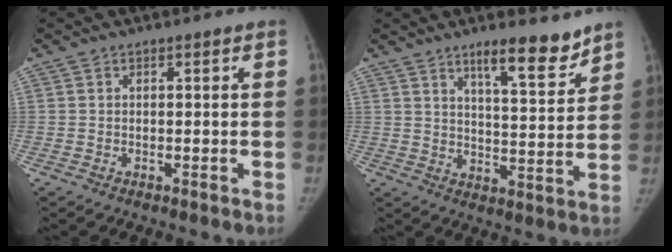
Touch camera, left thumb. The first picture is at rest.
{"total": 10.0, "force": [7.4, 2.2, 6.3], "torque": [-0.074, -0.059, 0.118]}